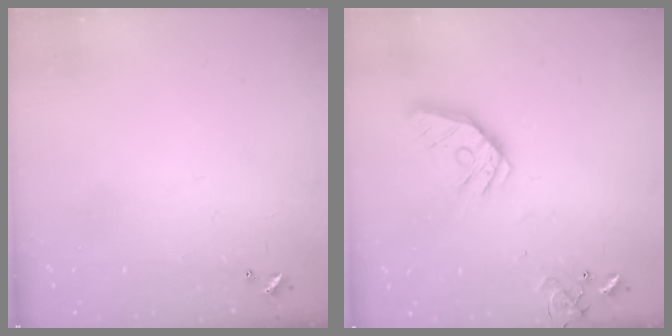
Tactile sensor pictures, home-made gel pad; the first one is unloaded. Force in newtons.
{"total": 15.8, "press": 15.5, "slide": 2.5}